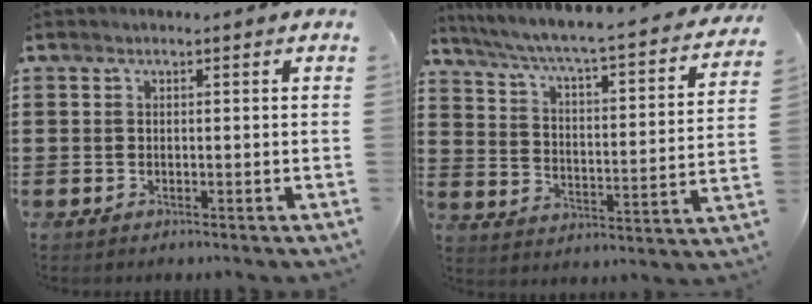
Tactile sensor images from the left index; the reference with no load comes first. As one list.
[{"total": 3.9, "force": [3.1, -0.2, 2.3], "torque": [-0.063, -0.040, 0.039]}]